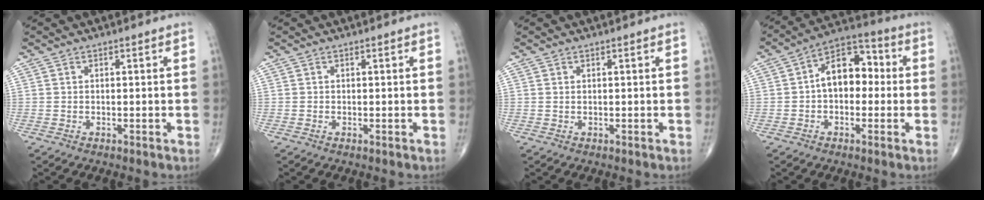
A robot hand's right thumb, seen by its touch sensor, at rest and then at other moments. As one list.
[{"total": 0.0}, {"total": 0.0}, {"total": 10.9, "force": [0.3, 7.1, 8.3], "torque": [-0.103, 0.037, -0.009]}]